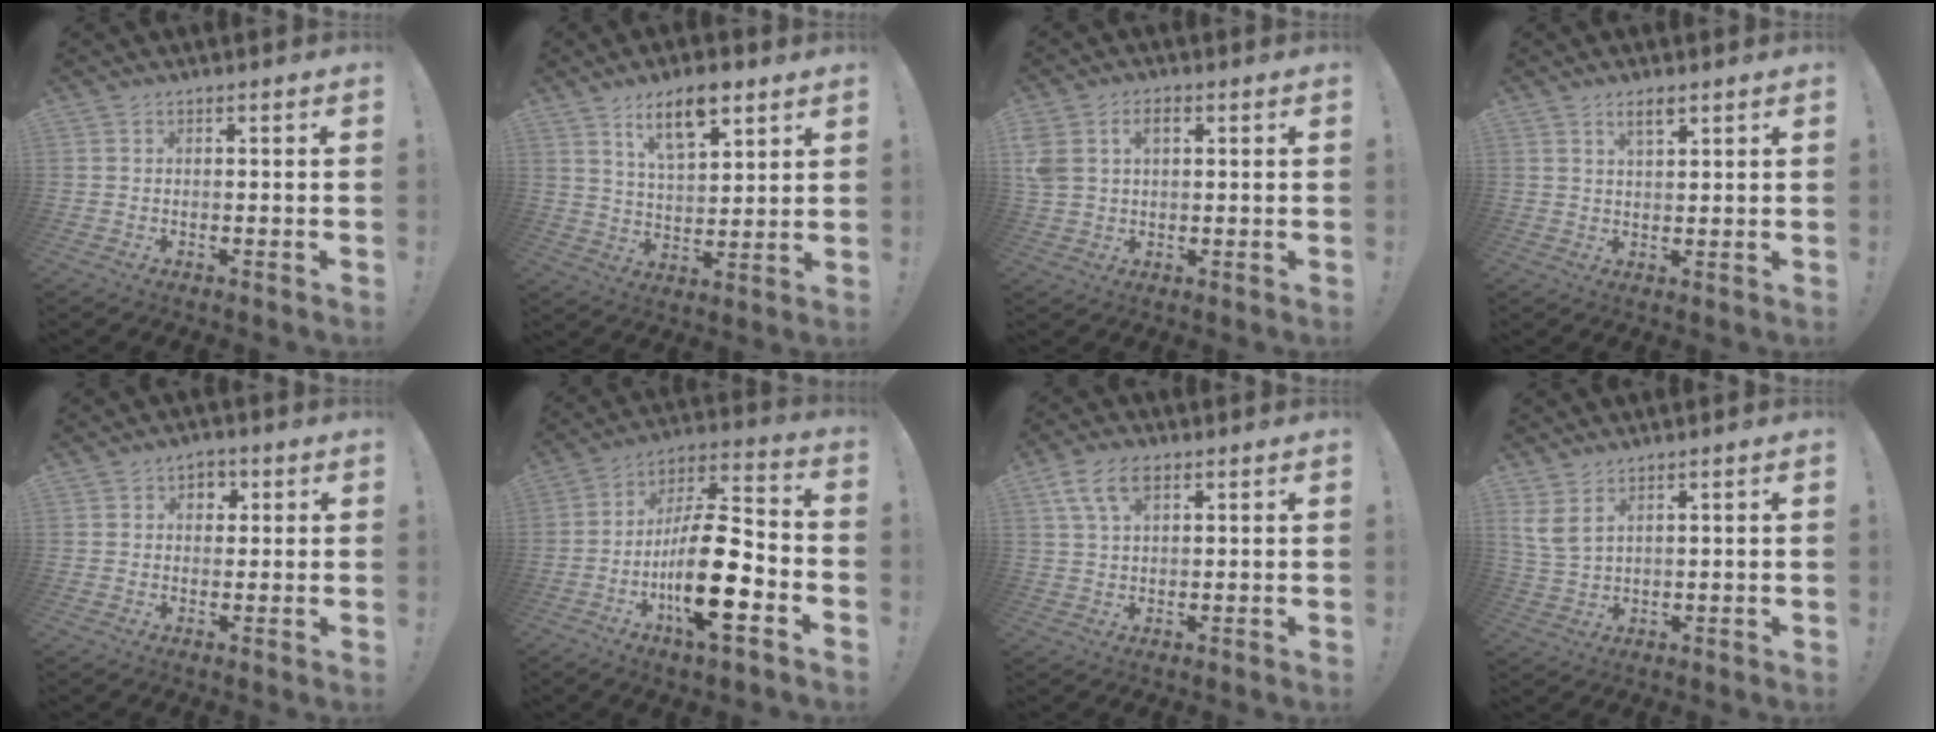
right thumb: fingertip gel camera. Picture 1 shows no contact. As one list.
[{"total": 11.0, "force": [7.2, 4.8, 6.9], "torque": [-0.103, -0.034, 0.127]}, {"total": 6.0, "force": [2.0, 4.3, 3.8], "torque": [-0.080, 0.005, 0.037]}, {"total": 3.8, "force": [2.4, 1.3, 2.8], "torque": [-0.044, -0.010, 0.039]}, {"total": 3.7, "force": [1.0, 3.2, 1.5], "torque": [-0.021, 0.003, 0.016]}, {"total": 21.5, "force": [-6.5, 7.3, 19.1], "torque": [-0.351, 0.031, -0.106]}, {"total": 7.9, "force": [3.6, 4.1, 5.7], "torque": [-0.104, 0.005, 0.070]}, {"total": 5.1, "force": [3.1, 1.8, 3.7], "torque": [-0.077, -0.017, 0.057]}]